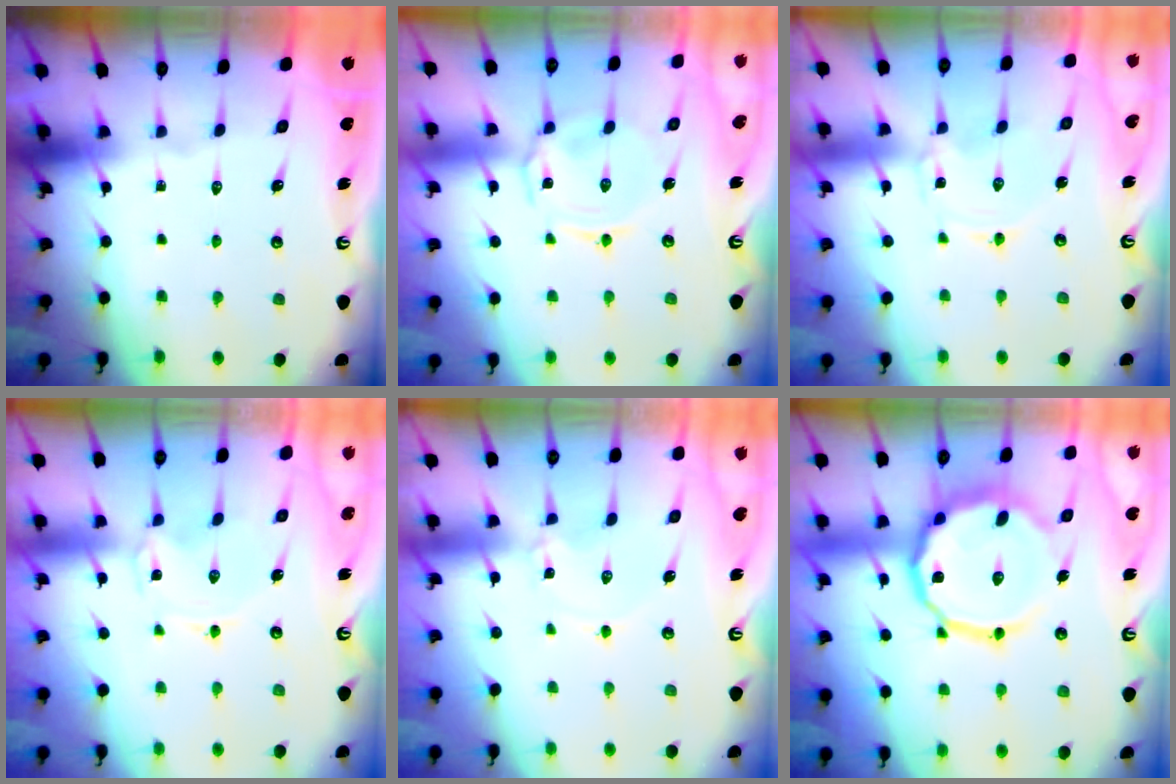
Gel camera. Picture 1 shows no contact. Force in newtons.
{"total": 2.2, "press": 2.2, "slide": 0.6}
{"total": 0.0}
{"total": 0.0}
{"total": 1.1, "press": 1.1, "slide": 0.1}
{"total": 15.7, "press": 15.5, "slide": 2.2}